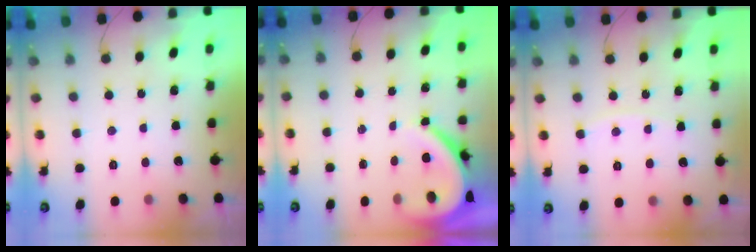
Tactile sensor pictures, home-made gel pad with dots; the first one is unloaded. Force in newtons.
{"total": 6.3, "press": 6.3, "slide": 0.7}
{"total": 5.7, "press": 5.7, "slide": 0.6}